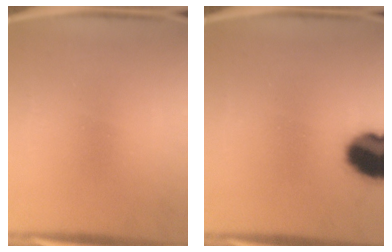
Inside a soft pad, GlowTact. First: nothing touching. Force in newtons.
{"total": 14.3}